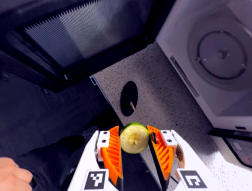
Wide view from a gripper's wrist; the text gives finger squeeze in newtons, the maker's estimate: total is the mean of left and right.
{"total": 9.4, "left": 9.3, "right": 9.6}